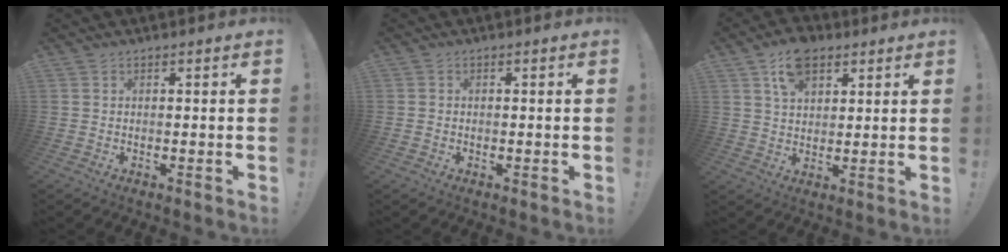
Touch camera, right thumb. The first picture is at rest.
{"total": 0.8, "force": [-0.4, 0.6, 0.0], "torque": [-0.005, 0.004, -0.005]}
{"total": 9.3, "force": [5.2, 5.8, 5.0], "torque": [-0.080, -0.012, 0.097]}